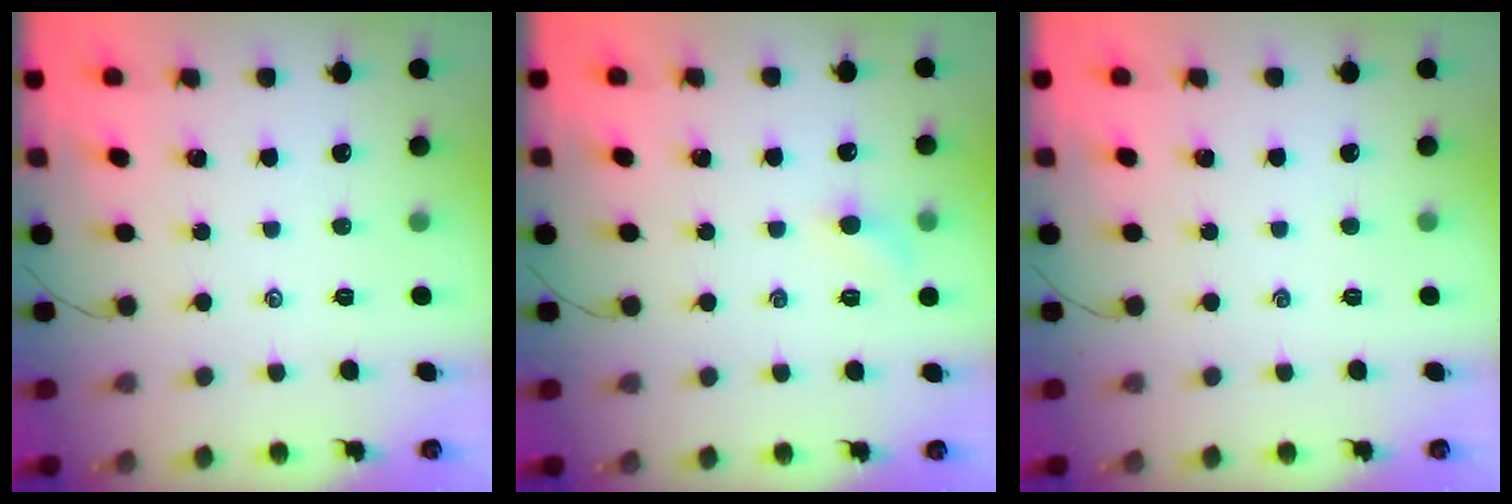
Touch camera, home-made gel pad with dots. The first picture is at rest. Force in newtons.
{"total": 5.6, "press": 5.4, "slide": 1.5}
{"total": 0.0}